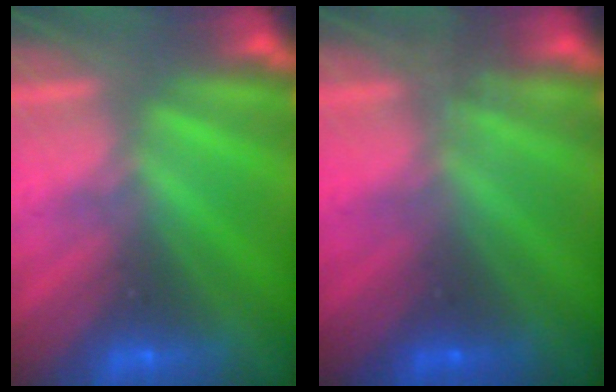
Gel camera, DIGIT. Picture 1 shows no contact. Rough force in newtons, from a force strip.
{"total": 1.2}